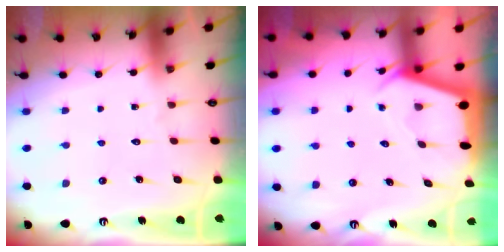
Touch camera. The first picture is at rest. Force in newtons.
{"total": 2.4, "press": 2.4, "slide": 0.3}